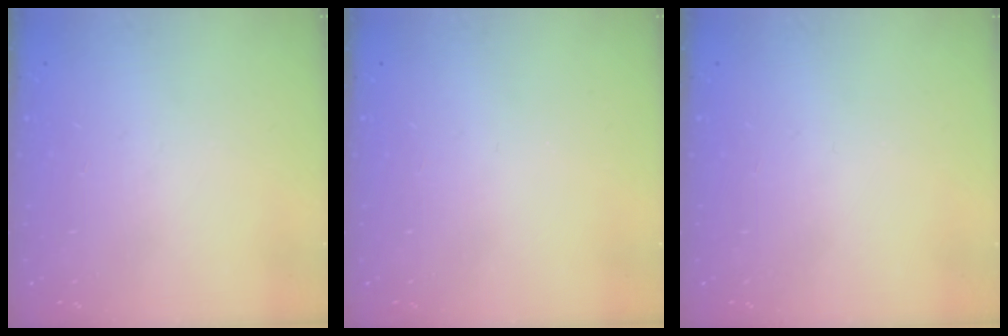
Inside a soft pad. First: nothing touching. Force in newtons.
{"total": 0.0}
{"total": 0.0}